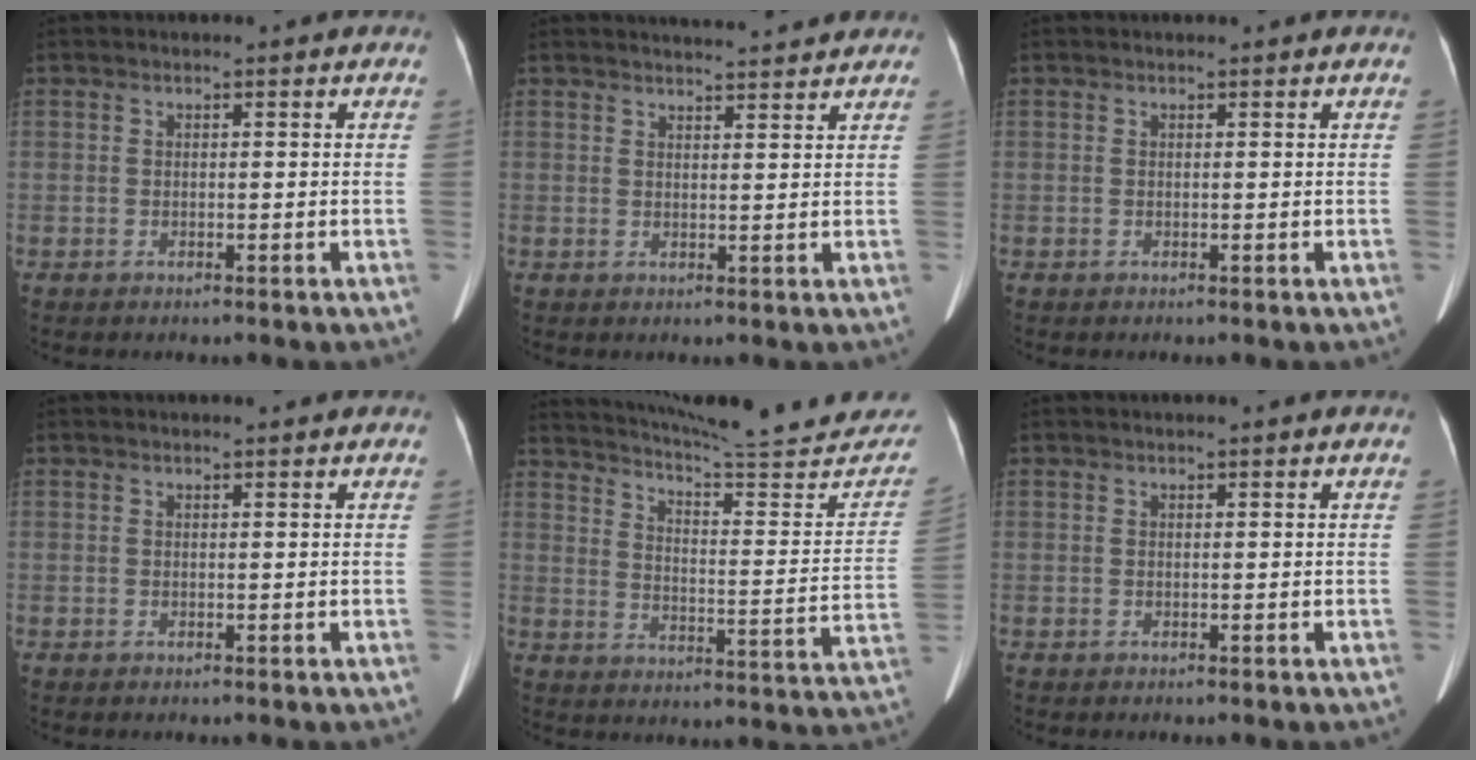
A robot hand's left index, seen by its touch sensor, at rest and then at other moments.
{"total": 6.7, "force": [6.4, 0.6, 1.8], "torque": [-0.028, 0.017, 0.077]}
{"total": 0.7, "force": [0.7, 0.0, 0.2], "torque": [-0.006, 0.004, 0.011]}
{"total": 1.9, "force": [1.8, 0.1, 0.6], "torque": [-0.010, 0.012, 0.023]}
{"total": 26.0, "force": [24.3, 1.3, 9.0], "torque": [-0.133, -0.089, 0.309]}
{"total": 0.8, "force": [0.7, -0.2, 0.4], "torque": [-0.009, 0.008, 0.020]}